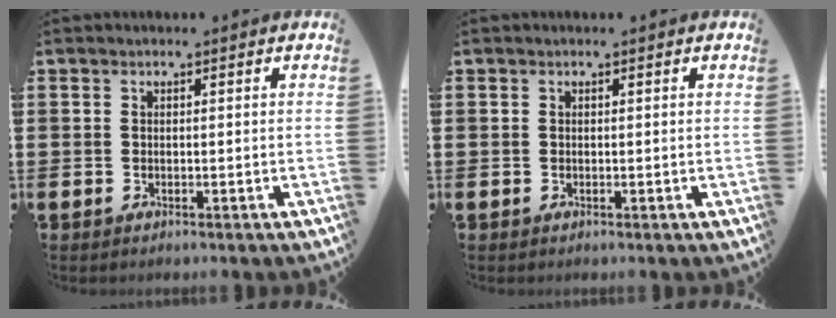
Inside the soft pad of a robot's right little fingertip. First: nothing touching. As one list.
[{"total": 0.0}]